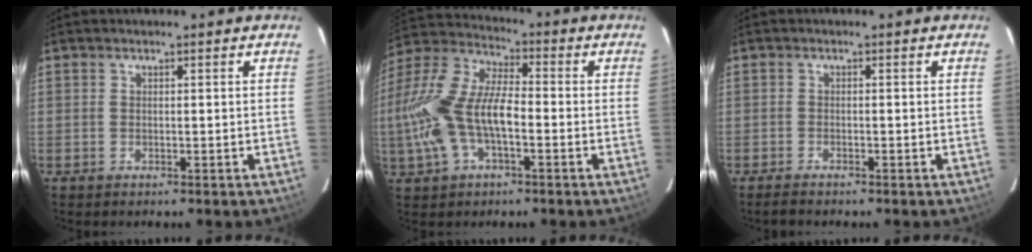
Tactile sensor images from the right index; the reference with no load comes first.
{"total": 16.0, "force": [-3.2, 7.5, 13.7], "torque": [-0.291, 0.008, -0.064]}
{"total": 2.3, "force": [-2.1, 0.3, 0.9], "torque": [-0.027, -0.008, -0.037]}